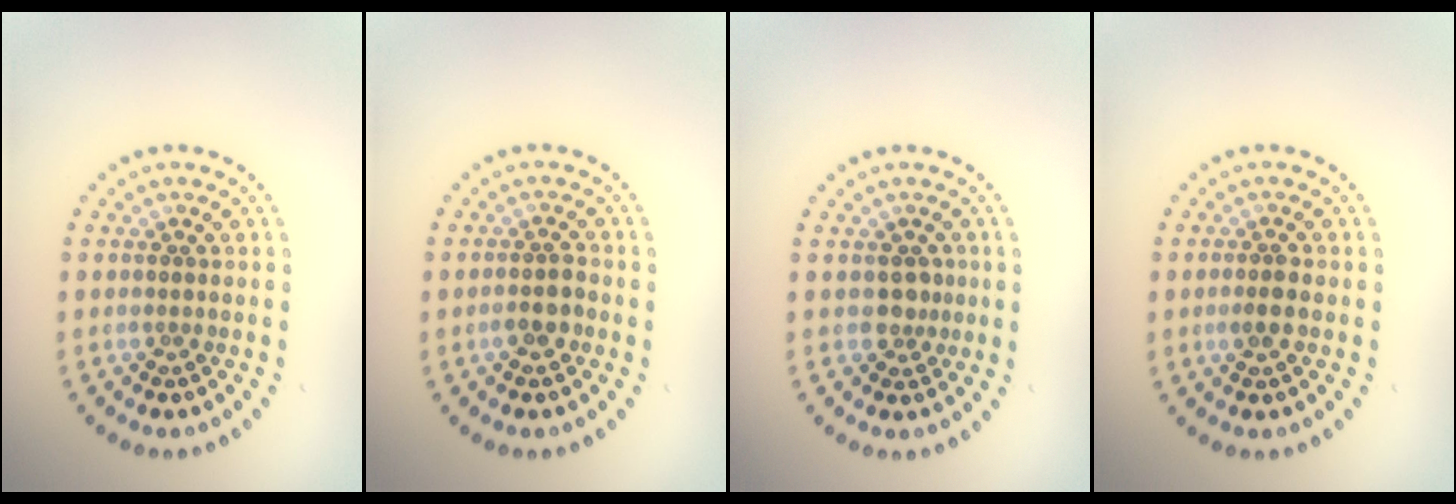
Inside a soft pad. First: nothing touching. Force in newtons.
{"total": 1.8, "press": 1.7, "slide": 0.6}
{"total": 1.5, "press": 1.4, "slide": 0.7}
{"total": 1.5, "press": 1.5, "slide": 0.3}